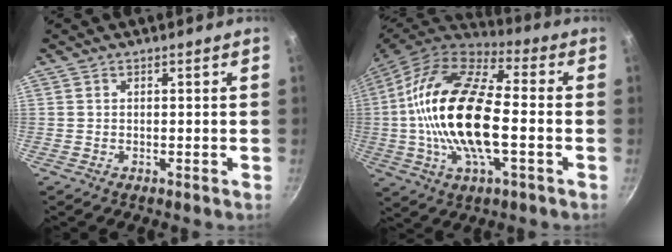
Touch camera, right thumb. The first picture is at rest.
{"total": 21.7, "force": [-1.6, 9.5, 19.5], "torque": [-0.364, 0.026, -0.044]}